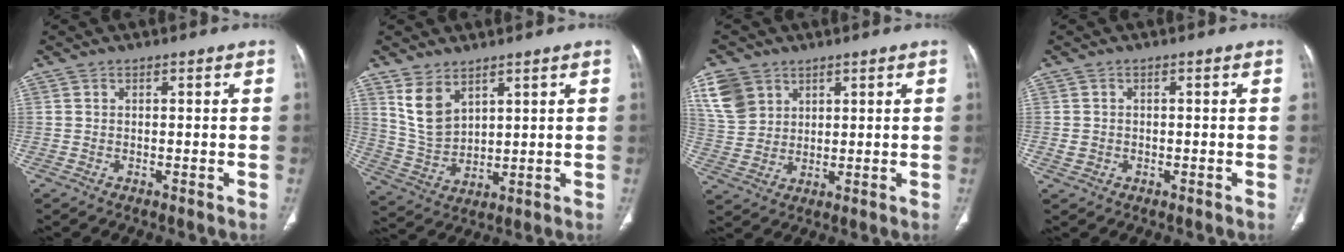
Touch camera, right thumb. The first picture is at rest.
{"total": 7.8, "force": [4.5, 4.4, 4.7], "torque": [-0.080, -0.023, 0.106]}
{"total": 8.4, "force": [4.4, 6.4, 3.3], "torque": [-0.053, -0.009, 0.100]}
{"total": 1.7, "force": [-0.4, 1.5, 0.7], "torque": [-0.012, 0.006, -0.002]}